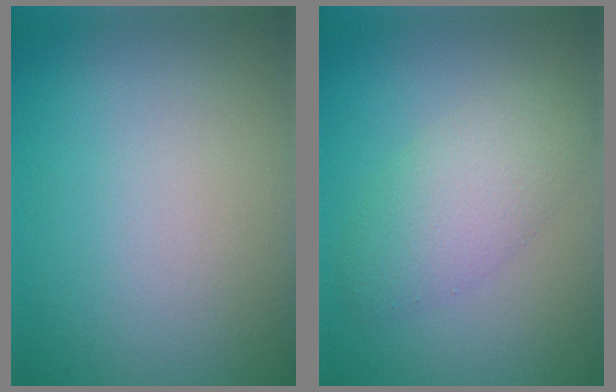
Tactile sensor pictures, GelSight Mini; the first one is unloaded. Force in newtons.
{"total": 3.8, "press": 3.8, "slide": 0.2}